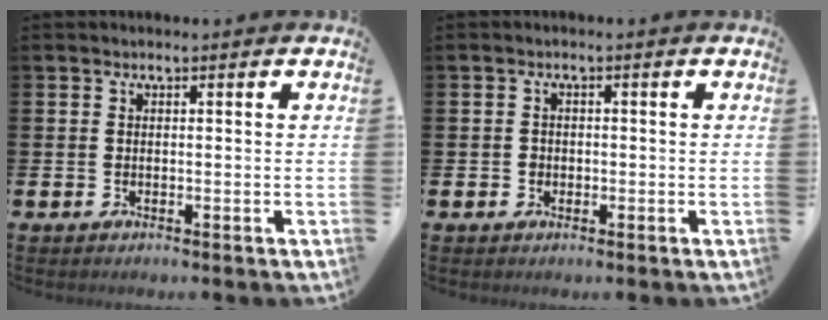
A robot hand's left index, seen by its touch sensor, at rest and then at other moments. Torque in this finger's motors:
{"motor_torque": [-0.25, -0.14, -0.04, -0.01]}